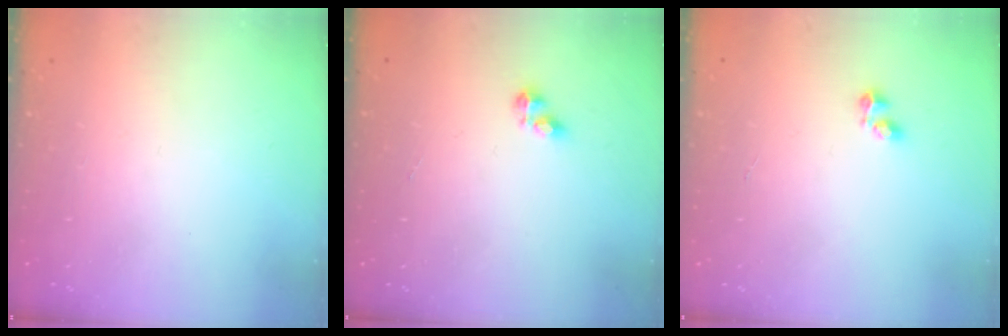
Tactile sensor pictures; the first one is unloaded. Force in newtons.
{"total": 3.0, "press": 2.9, "slide": 0.5}
{"total": 2.2, "press": 2.1, "slide": 0.6}